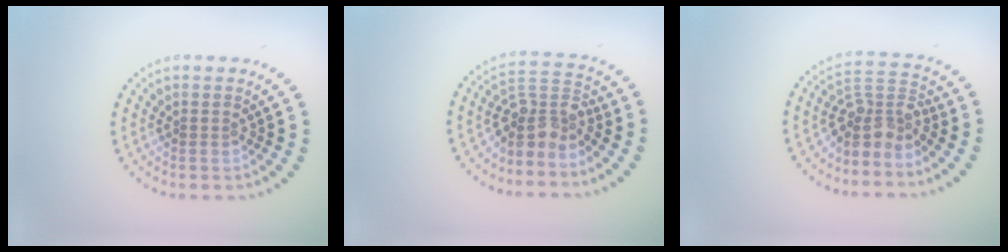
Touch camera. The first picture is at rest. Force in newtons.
{"total": 3.6, "press": 2.9, "slide": 2.2}
{"total": 3.8, "press": 2.9, "slide": 2.4}